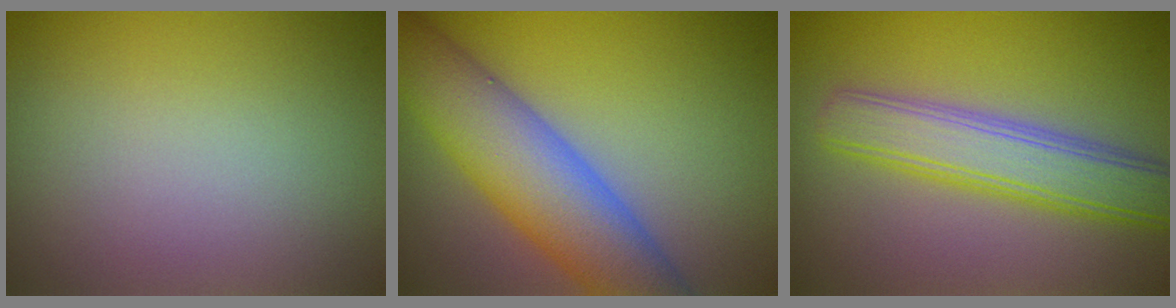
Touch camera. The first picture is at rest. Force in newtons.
{"total": 9.0, "press": 9.0, "slide": 0.5}
{"total": 5.6, "press": 5.6, "slide": 0.2}